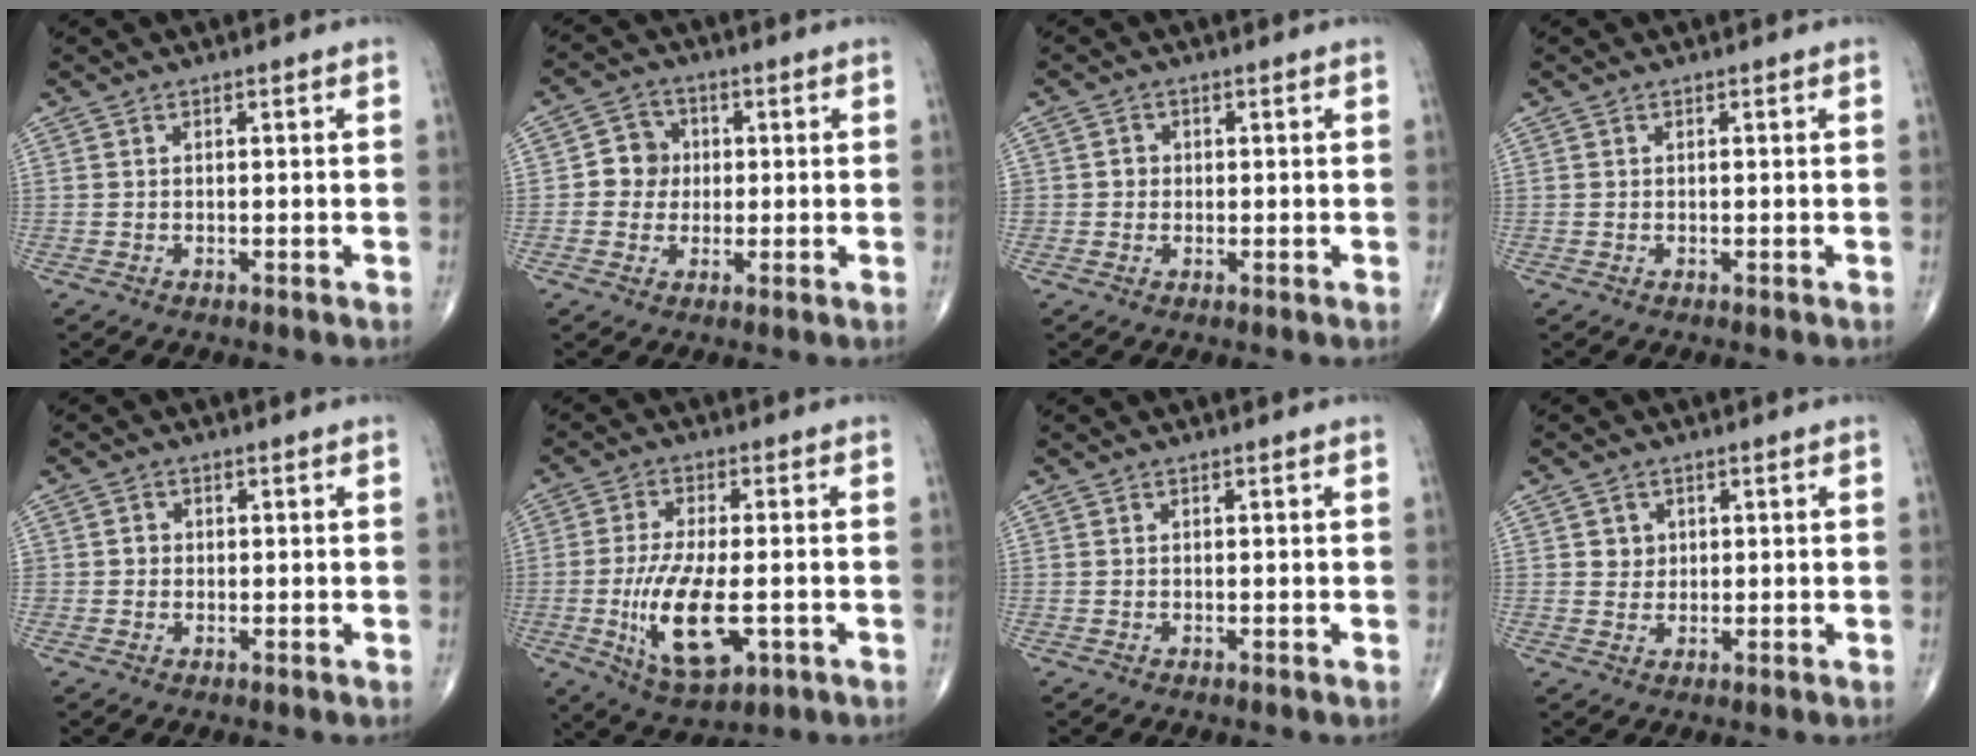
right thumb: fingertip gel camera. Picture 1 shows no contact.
{"total": 5.6, "force": [0.2, 5.2, 2.0], "torque": [-0.001, 0.010, -0.006]}
{"total": 1.9, "force": [0.0, 1.8, 0.5], "torque": [0.004, 0.005, -0.001]}
{"total": 0.0}
{"total": 1.6, "force": [0.0, 1.5, 0.4], "torque": [0.002, 0.004, -0.002]}
{"total": 13.3, "force": [-3.0, 5.5, 11.7], "torque": [-0.222, -0.010, -0.043]}
{"total": 0.0}
{"total": 2.6, "force": [0.7, 2.4, 0.7], "torque": [0.004, -0.002, 0.010]}